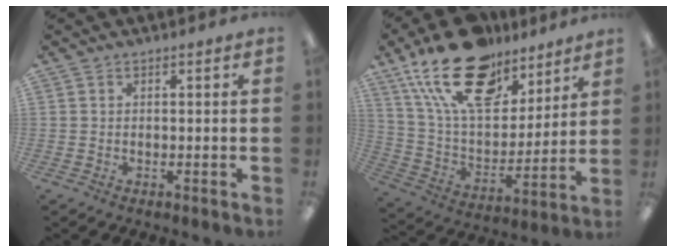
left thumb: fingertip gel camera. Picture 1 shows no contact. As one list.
[{"total": 23.5, "force": [15.1, 12.3, 13.2], "torque": [-0.245, -0.076, 0.269]}]